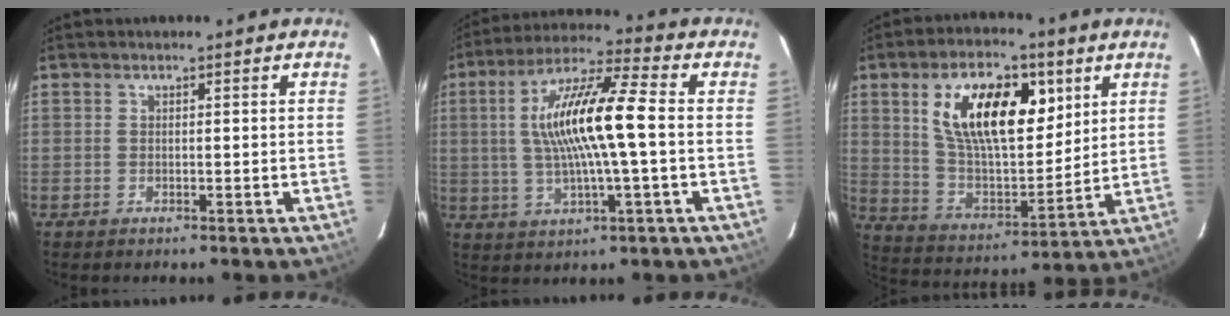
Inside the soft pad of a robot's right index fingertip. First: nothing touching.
{"total": 14.8, "force": [0.5, 1.9, 14.7], "torque": [-0.276, 0.016, 0.006]}
{"total": 19.4, "force": [7.4, 9.3, 15.3], "torque": [-0.270, 0.011, 0.137]}